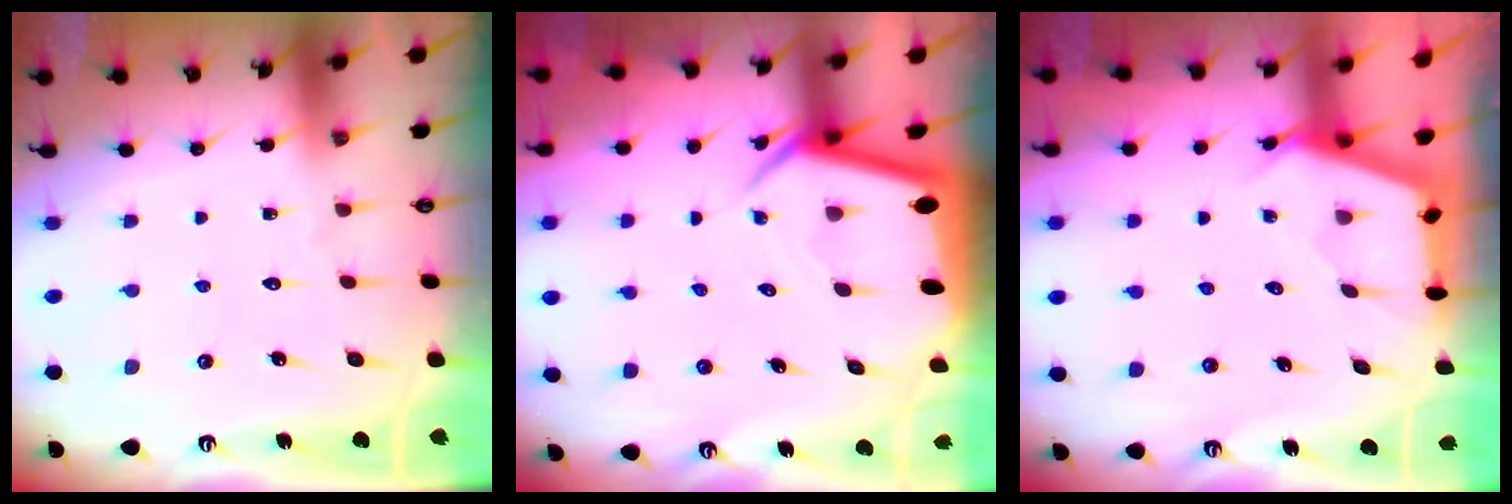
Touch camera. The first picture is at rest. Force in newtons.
{"total": 4.0, "press": 3.9, "slide": 0.4}
{"total": 2.9, "press": 2.8, "slide": 0.4}